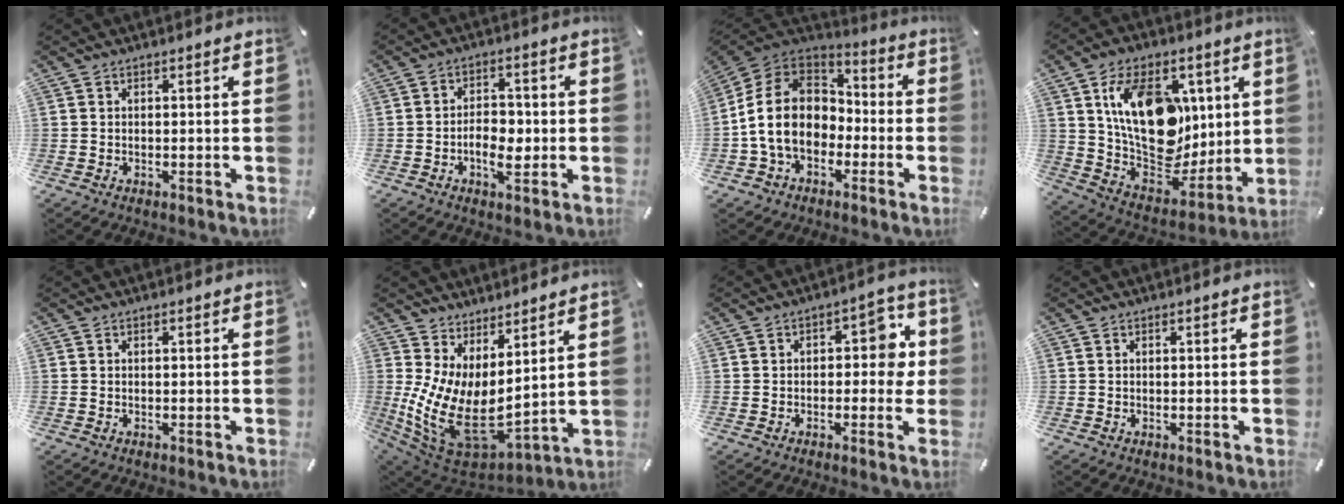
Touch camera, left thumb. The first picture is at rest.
{"total": 6.6, "force": [-1.7, 4.1, 4.9], "torque": [-0.082, 0.008, -0.031]}
{"total": 14.3, "force": [-3.3, 11.5, 7.9], "torque": [-0.176, 0.027, -0.062]}
{"total": 20.9, "force": [5.9, 14.0, 14.4], "torque": [-0.245, -0.029, 0.108]}
{"total": 0.0}
{"total": 13.5, "force": [0.4, 7.9, 11.0], "torque": [-0.230, -0.050, 0.019]}
{"total": 7.6, "force": [0.5, 4.7, 6.0], "torque": [-0.067, 0.002, -0.001]}
{"total": 0.0}